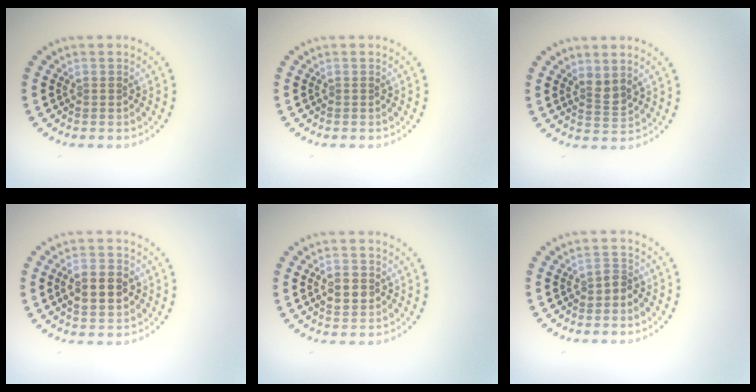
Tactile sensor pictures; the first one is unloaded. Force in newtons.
{"total": 0.0}
{"total": 1.7, "press": 1.3, "slide": 1.1}
{"total": 3.9, "press": 3.9, "slide": 0.2}
{"total": 2.1, "press": 2.1, "slide": 0.3}
{"total": 1.2, "press": 0.9, "slide": 0.8}